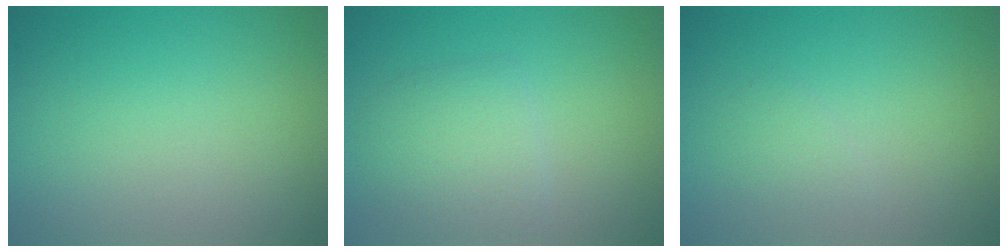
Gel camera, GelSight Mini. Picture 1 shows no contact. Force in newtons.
{"total": 2.6, "press": 2.6, "slide": 0.1}
{"total": 0.8, "press": 0.8, "slide": 0.0}